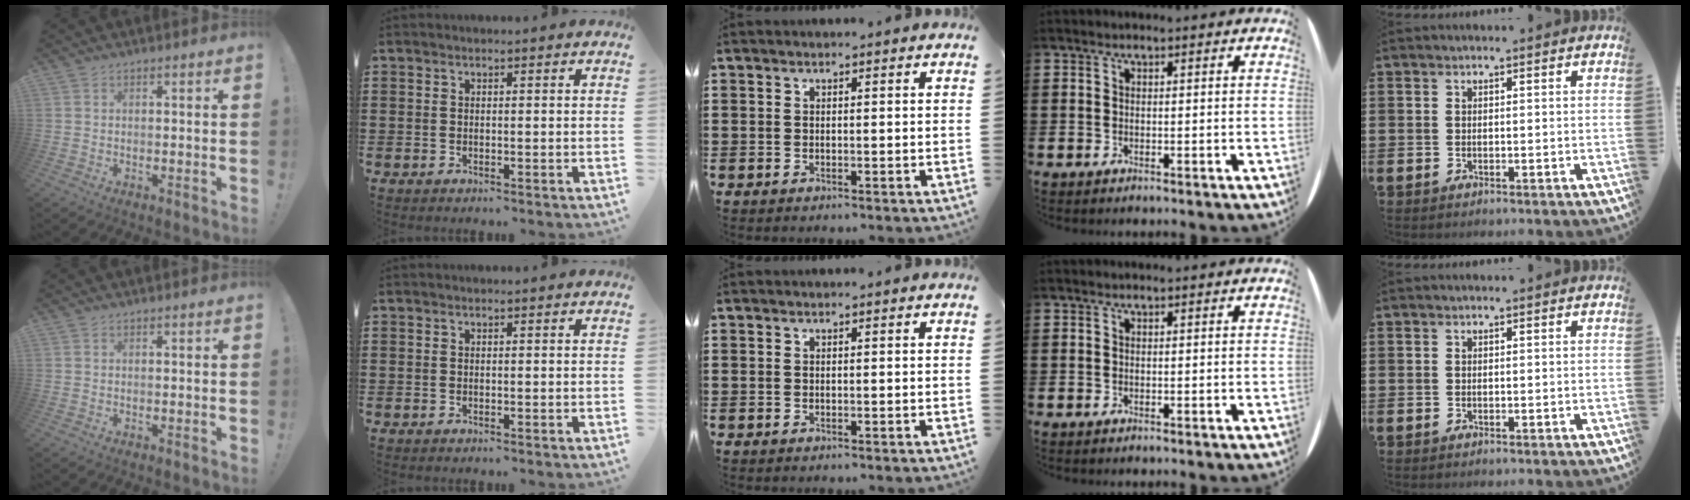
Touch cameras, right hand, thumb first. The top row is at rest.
{}